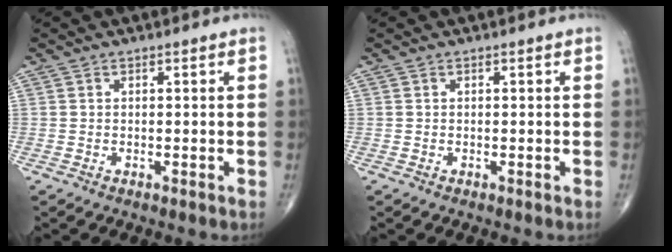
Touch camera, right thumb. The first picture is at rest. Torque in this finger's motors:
{"motor_torque": [0.00, 0.00, -0.09, -0.03, 0.01]}